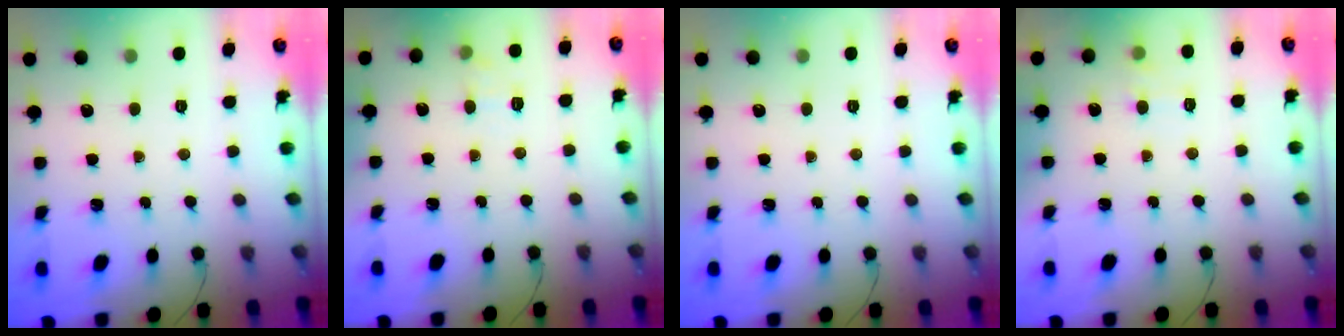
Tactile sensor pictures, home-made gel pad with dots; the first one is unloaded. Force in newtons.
{"total": 6.9, "press": 6.7, "slide": 1.7}
{"total": 0.0}
{"total": 7.7, "press": 7.6, "slide": 1.4}